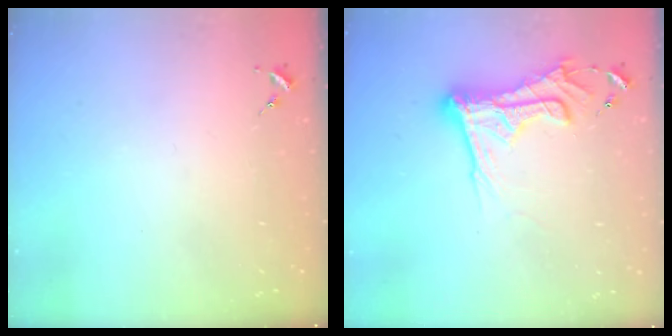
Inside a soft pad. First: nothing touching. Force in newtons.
{"total": 15.5, "press": 15.4, "slide": 1.4}